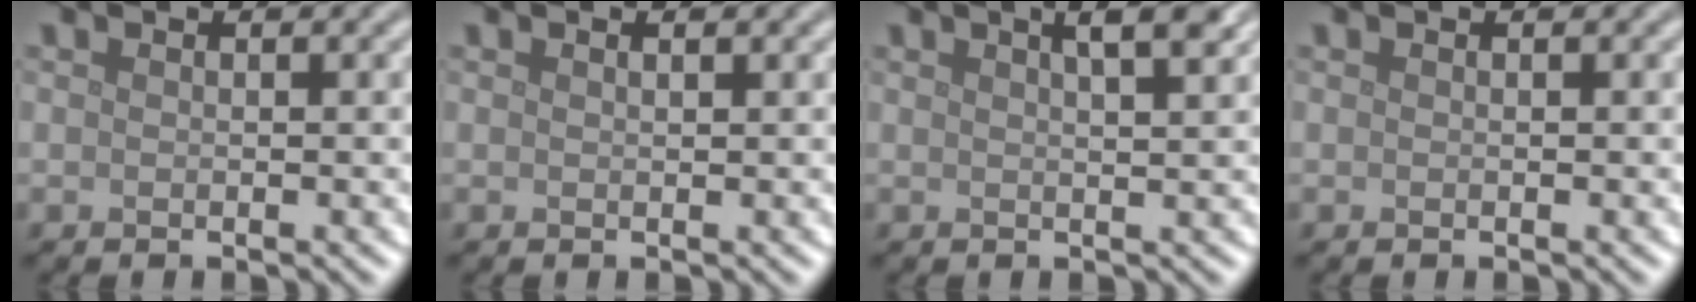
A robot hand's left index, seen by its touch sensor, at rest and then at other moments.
{"total": 0.6, "force": [0.4, 0.1, 0.4], "torque": [-0.007, 0.001, 0.007]}
{"total": 4.9, "force": [2.7, 1.9, 3.6], "torque": [-0.019, 0.030, 0.011]}
{"total": 0.0}